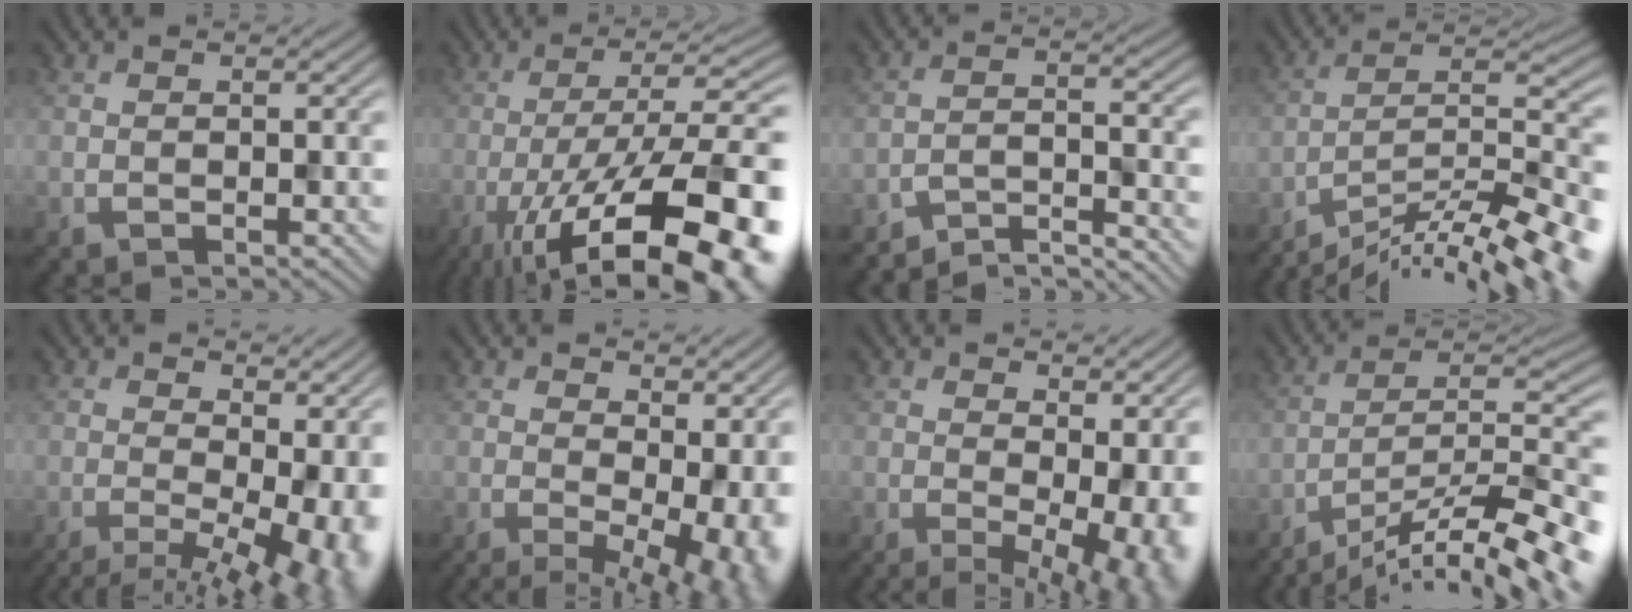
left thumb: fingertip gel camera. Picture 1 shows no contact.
{"total": 17.7, "force": [-9.5, 5.9, 13.7], "torque": [-0.189, -0.010, -0.149]}
{"total": 5.8, "force": [-5.8, 0.1, 0.1], "torque": [0.002, 0.011, -0.098]}
{"total": 13.8, "force": [-11.6, 1.8, 7.2], "torque": [-0.105, 0.006, -0.188]}
{"total": 9.9, "force": [-0.9, 4.3, 8.9], "torque": [-0.101, -0.004, 0.011]}
{"total": 9.7, "force": [0.1, 4.5, 8.6], "torque": [-0.091, 0.000, 0.031]}
{"total": 8.5, "force": [0.5, 3.6, 7.6], "torque": [-0.082, 0.003, 0.034]}
{"total": 14.2, "force": [-11.3, 3.1, 8.0], "torque": [-0.128, -0.009, -0.180]}